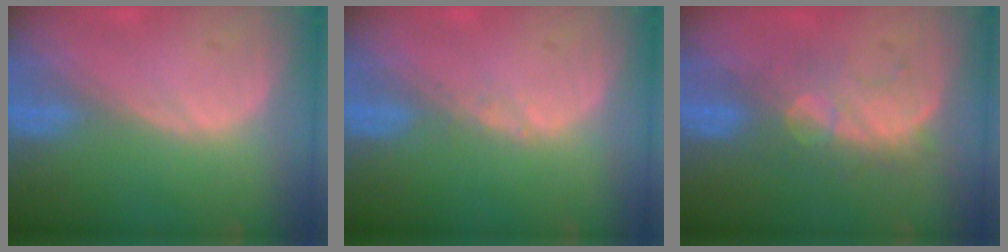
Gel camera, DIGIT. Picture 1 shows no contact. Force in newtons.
{"total": 0.8, "press": 0.7, "slide": 0.1}
{"total": 7.7, "press": 7.5, "slide": 1.9}